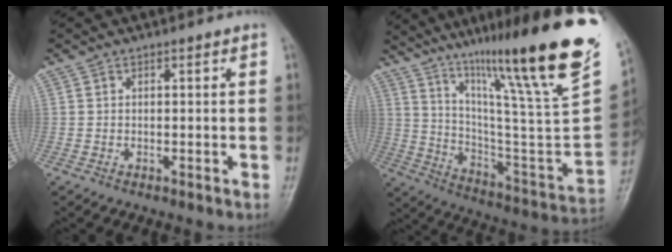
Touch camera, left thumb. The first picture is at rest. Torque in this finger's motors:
{"motor_torque": [0.73, 0.21, 1.48, -1.29, 0.51]}